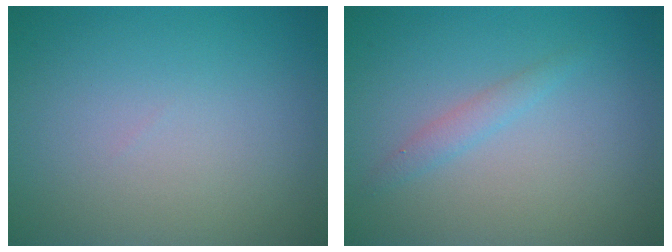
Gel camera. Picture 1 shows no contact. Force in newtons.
{"total": 1.2, "press": 1.2, "slide": 0.1}